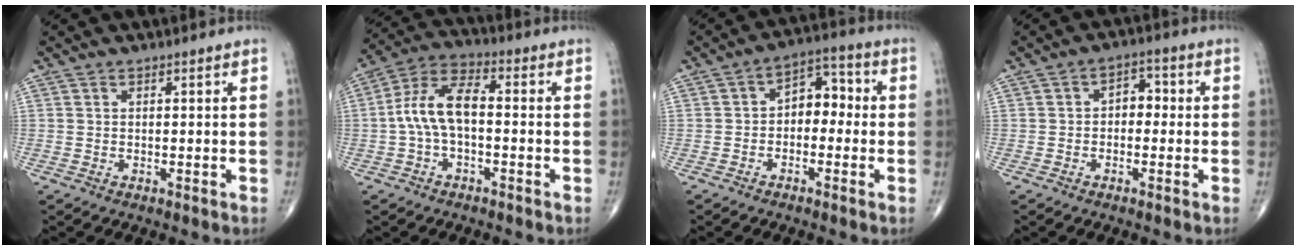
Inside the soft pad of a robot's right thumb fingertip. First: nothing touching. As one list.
[{"total": 9.5, "force": [-0.9, 4.7, 8.2], "torque": [-0.163, 0.037, -0.025]}, {"total": 6.8, "force": [-0.6, 4.7, 4.9], "torque": [-0.043, 0.034, -0.027]}, {"total": 3.9, "force": [-0.2, 2.7, 2.8], "torque": [-0.020, 0.017, -0.015]}]